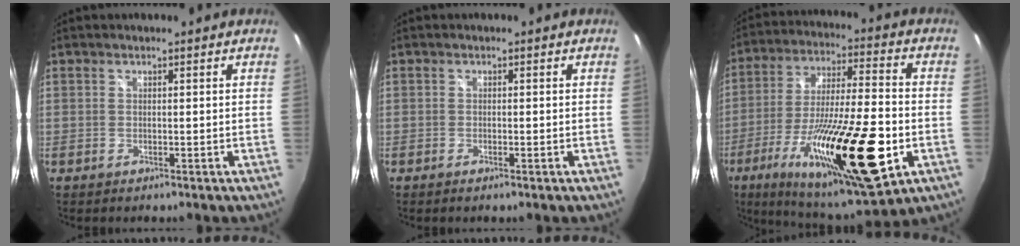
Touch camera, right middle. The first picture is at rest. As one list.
[{"total": 0.7, "force": [-0.5, -0.1, 0.6], "torque": [-0.008, 0.000, -0.010]}, {"total": 28.1, "force": [-10.2, 6.9, 25.3], "torque": [-0.446, -0.050, -0.161]}]